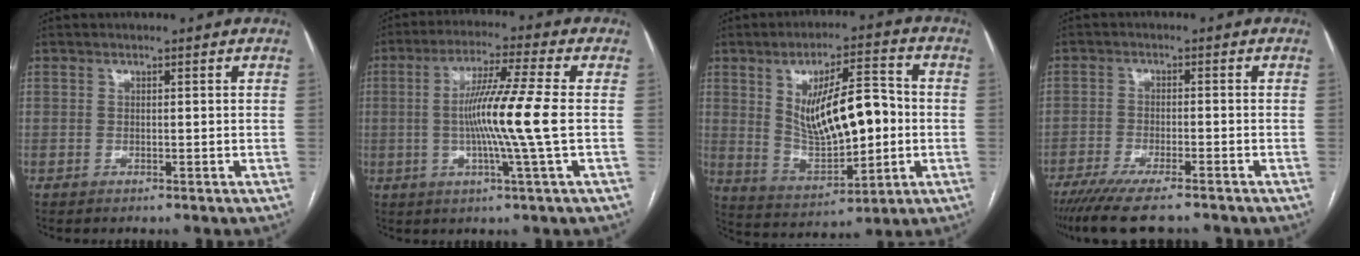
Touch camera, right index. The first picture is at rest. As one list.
[{"total": 11.2, "force": [-0.7, -1.6, 11.1], "torque": [-0.205, -0.006, -0.016]}, {"total": 14.6, "force": [0.9, 5.1, 13.6], "torque": [-0.234, 0.010, 0.029]}, {"total": 10.7, "force": [-8.6, 1.5, 6.2], "torque": [-0.092, -0.022, -0.136]}]